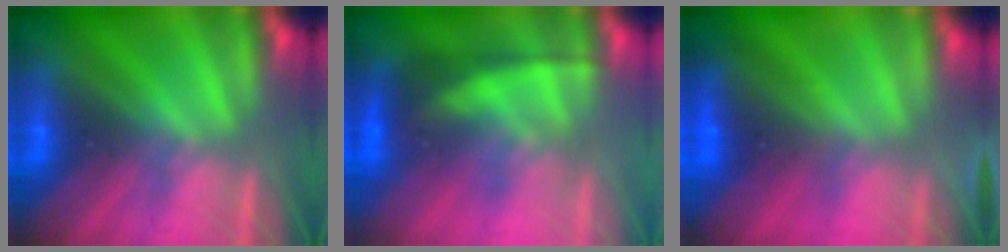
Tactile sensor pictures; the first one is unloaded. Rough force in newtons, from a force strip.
{"total": 2.7}
{"total": 5.8}